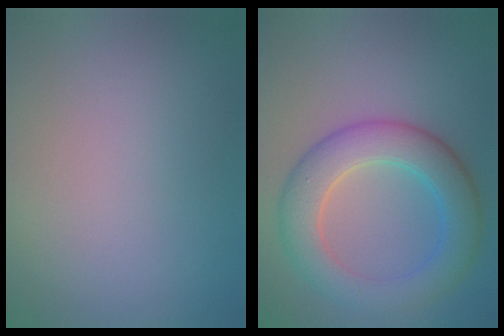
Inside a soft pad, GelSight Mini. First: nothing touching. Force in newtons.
{"total": 6.6, "press": 6.6, "slide": 0.1}